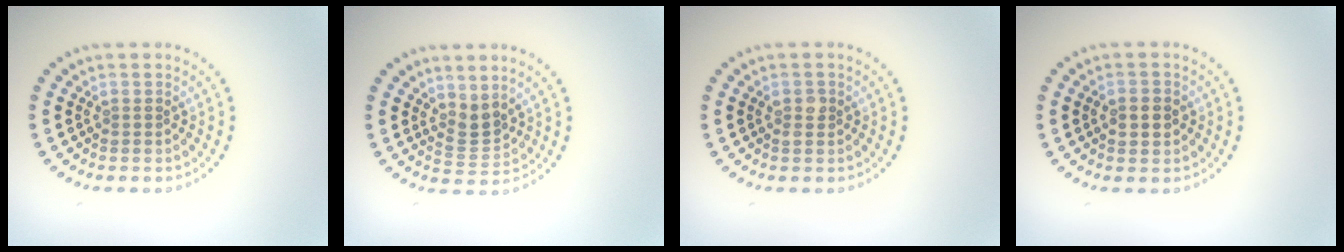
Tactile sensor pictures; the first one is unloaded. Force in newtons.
{"total": 2.2, "press": 1.5, "slide": 1.6}
{"total": 1.2, "press": 1.2, "slide": 0.1}
{"total": 2.2, "press": 2.2, "slide": 0.4}